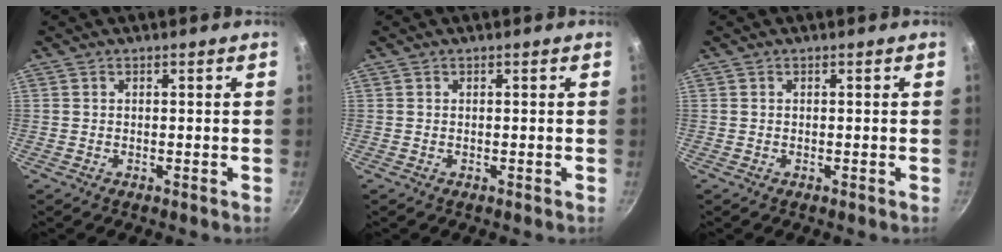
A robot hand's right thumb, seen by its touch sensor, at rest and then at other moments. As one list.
[{"total": 0.0}, {"total": 0.0}]